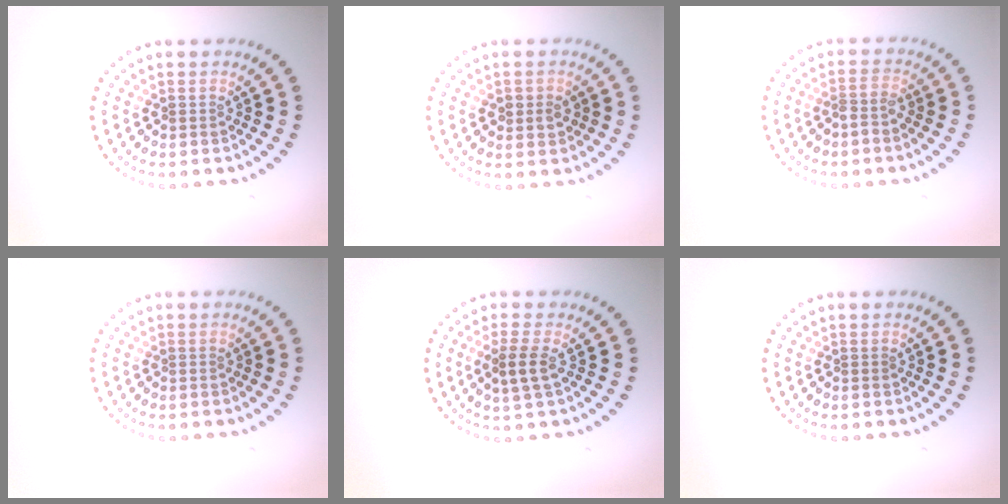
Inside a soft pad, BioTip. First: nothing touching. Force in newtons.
{"total": 1.6, "press": 1.5, "slide": 0.3}
{"total": 1.4, "press": 1.1, "slide": 0.8}
{"total": 0.0}
{"total": 2.0, "press": 1.8, "slide": 0.9}
{"total": 0.0}